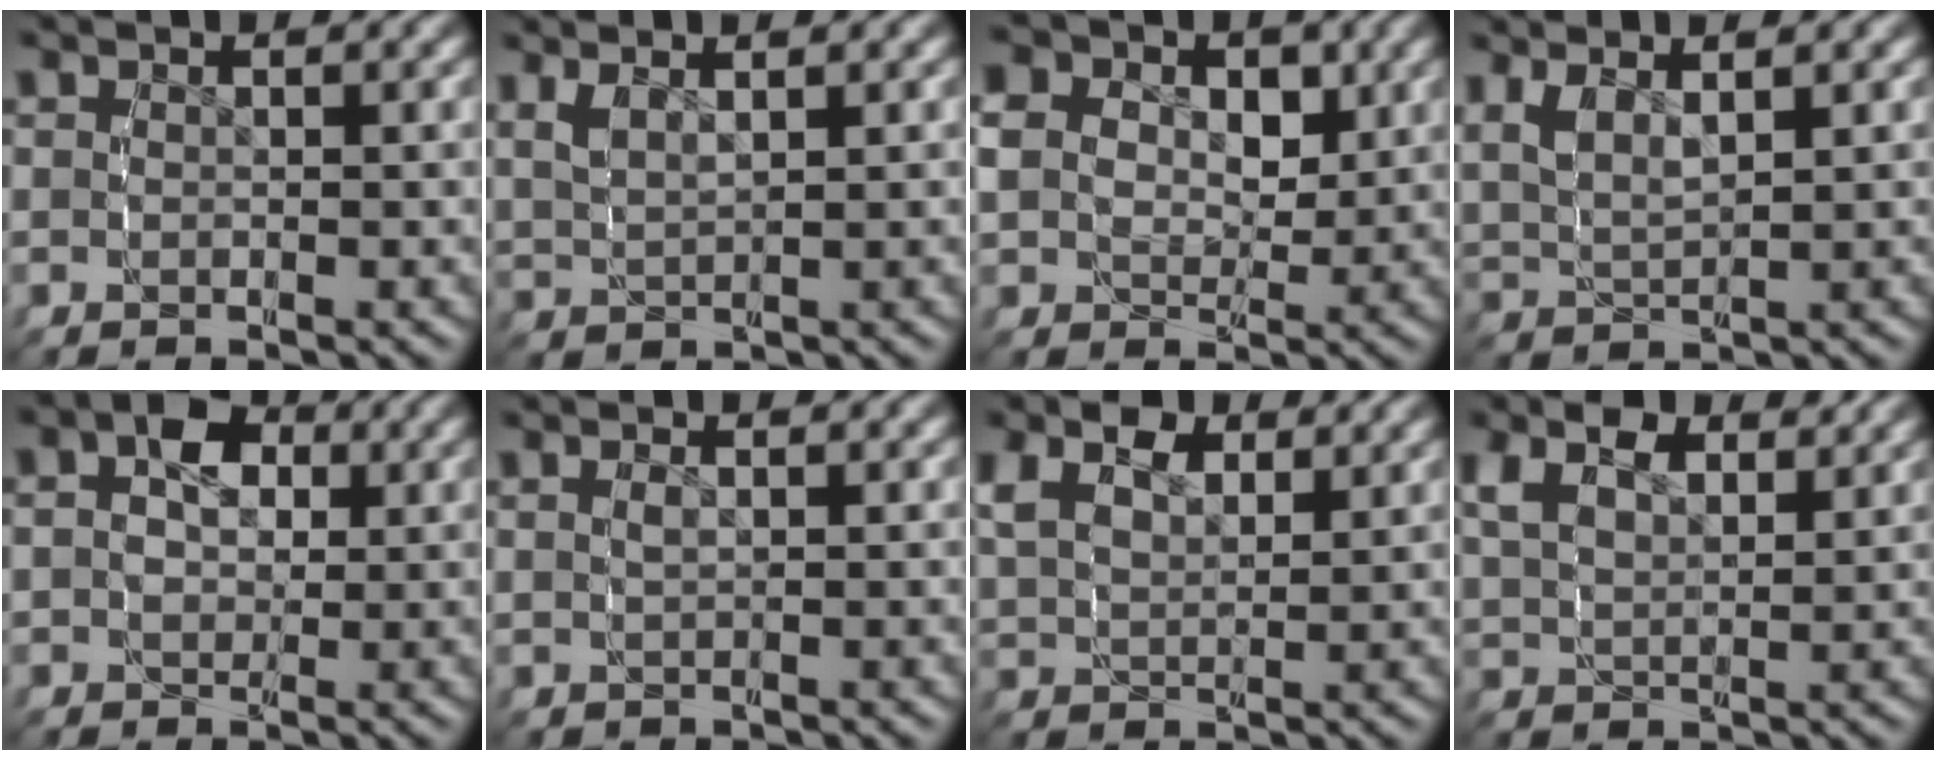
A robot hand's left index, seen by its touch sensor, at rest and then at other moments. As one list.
[{"total": 2.2, "force": [1.8, 0.4, 1.1], "torque": [-0.027, 0.005, 0.039]}, {"total": 6.3, "force": [1.7, 5.2, 3.3], "torque": [-0.072, -0.016, 0.027]}, {"total": 3.6, "force": [2.3, 1.7, 2.3], "torque": [-0.056, 0.002, 0.045]}, {"total": 4.2, "force": [1.1, 3.2, 2.6], "torque": [-0.047, -0.007, 0.013]}, {"total": 0.8, "force": [0.5, -0.3, 0.5], "torque": [-0.009, 0.002, 0.009]}, {"total": 4.4, "force": [3.0, 2.3, 2.4], "torque": [-0.045, 0.000, 0.053]}, {"total": 4.2, "force": [2.9, 1.9, 2.2], "torque": [-0.045, 0.000, 0.054]}]